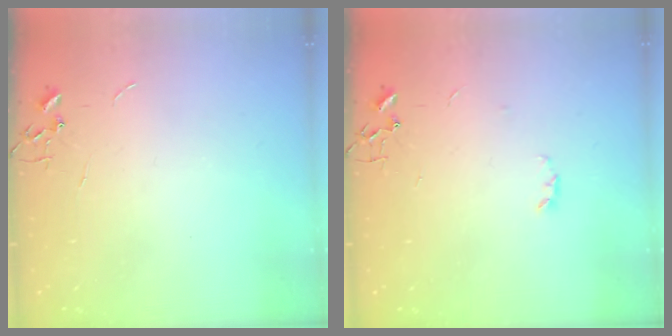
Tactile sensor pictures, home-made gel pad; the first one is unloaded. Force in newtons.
{"total": 2.9, "press": 2.8, "slide": 0.5}